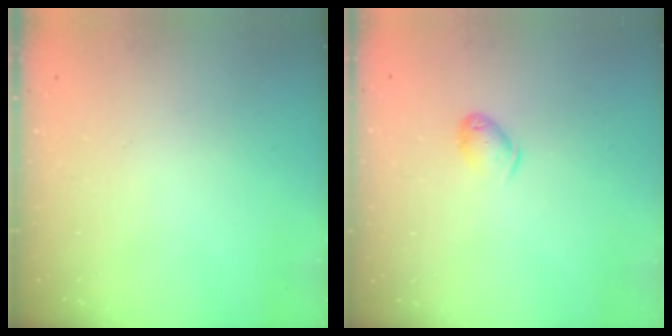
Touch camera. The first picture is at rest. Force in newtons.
{"total": 5.3, "press": 5.2, "slide": 0.8}